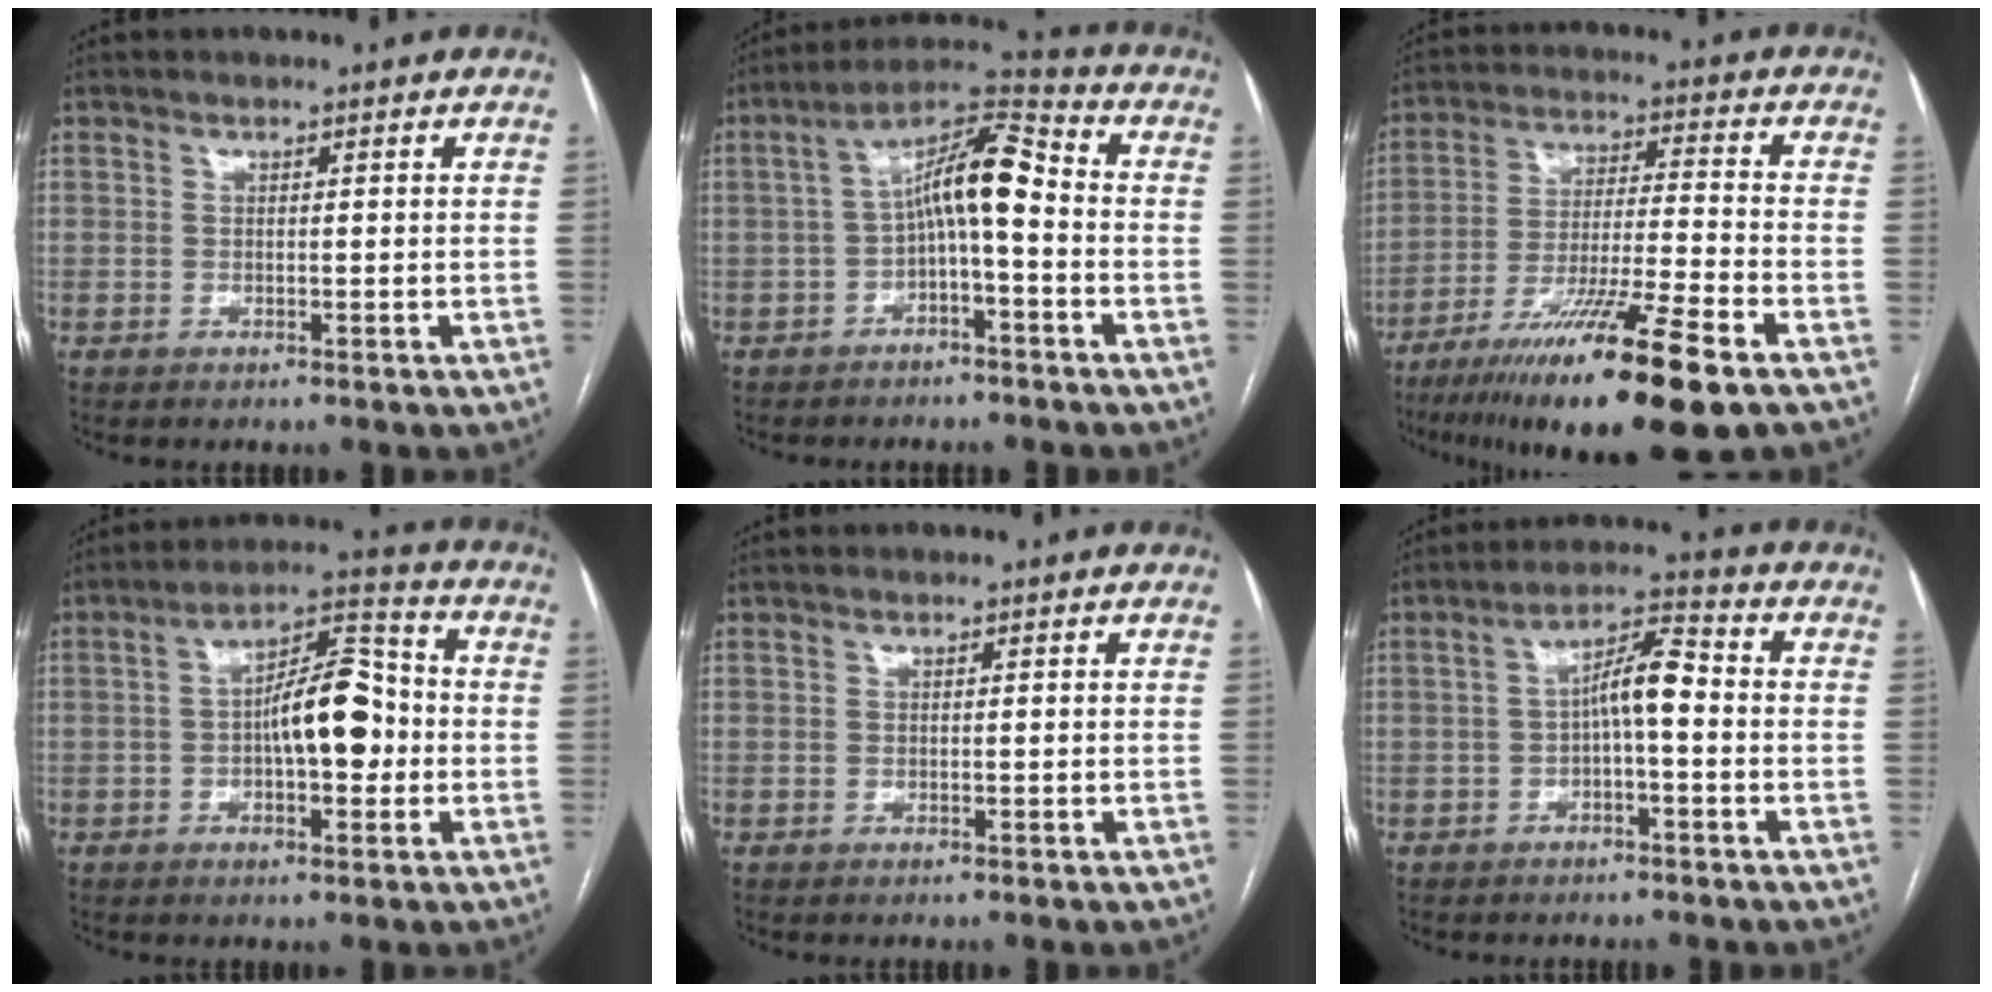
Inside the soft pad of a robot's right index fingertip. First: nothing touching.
{"total": 9.6, "force": [-0.9, 2.1, 9.3], "torque": [-0.160, 0.041, -0.017]}
{"total": 18.4, "force": [-11.6, 0.1, 14.2], "torque": [-0.227, -0.041, -0.197]}
{"total": 10.3, "force": [-0.9, 3.5, 9.6], "torque": [-0.162, 0.029, -0.012]}
{"total": 0.0}
{"total": 6.2, "force": [-0.6, 1.3, 6.0], "torque": [-0.103, 0.026, -0.011]}